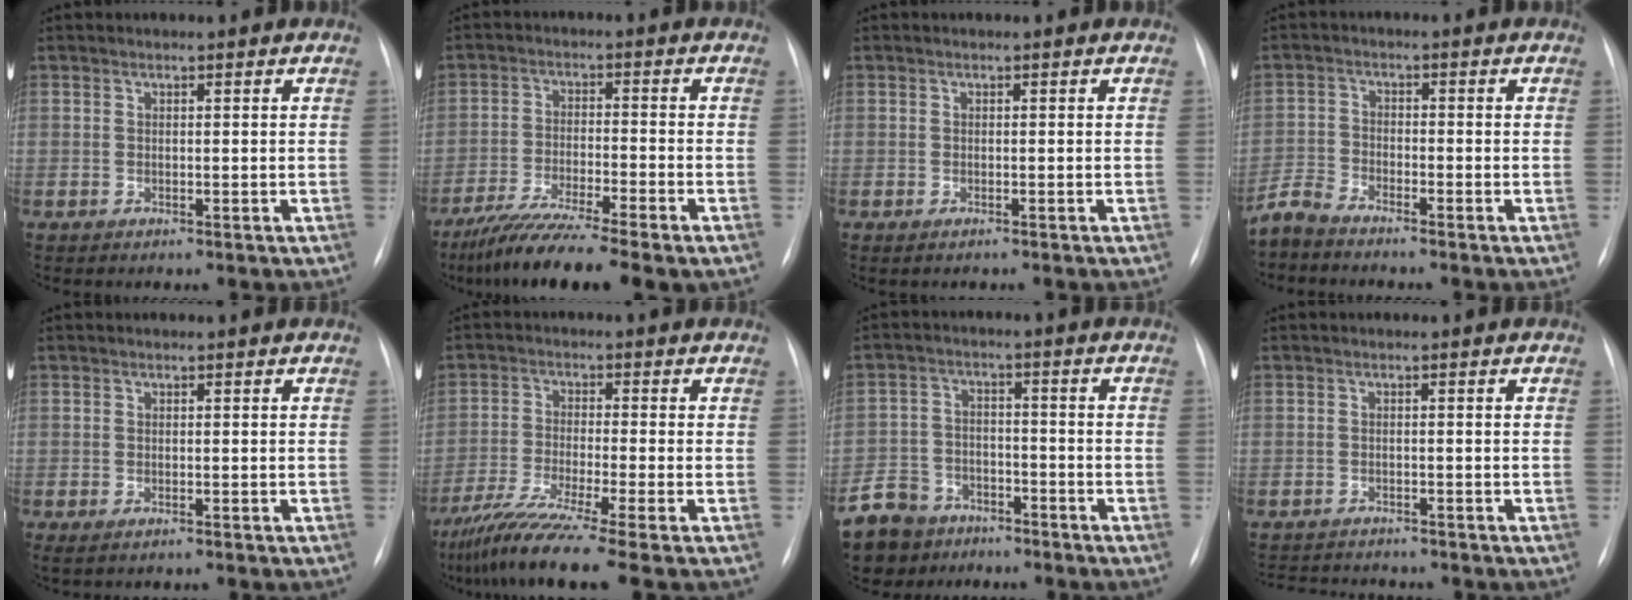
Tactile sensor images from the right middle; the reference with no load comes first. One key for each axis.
{"total": 12.8, "fx": -9.7, "fy": 0.7, "fz": 8.3, "tx": -0.145, "ty": -0.034, "tz": -0.160}
{"total": 0.6, "fx": -0.5, "fy": -0.1, "fz": 0.4, "tx": -0.010, "ty": -0.003, "tz": -0.009}
{"total": 3.6, "fx": -3.6, "fy": 0.1, "fz": 0.7, "tx": -0.016, "ty": -0.015, "tz": -0.076}
{"total": 1.4, "fx": -1.0, "fy": 0.2, "fz": 1.0, "tx": -0.013, "ty": -0.005, "tz": -0.015}
{"total": 12.0, "fx": -9.0, "fy": -1.6, "fz": 7.7, "tx": -0.136, "ty": -0.045, "tz": -0.151}
{"total": 10.4, "fx": -7.8, "fy": 6.6, "fz": 2.2, "tx": -0.064, "ty": 0.003, "tz": -0.133}
{"total": 5.0, "fx": -5.0, "fy": 0.6, "fz": 0.7, "tx": -0.008, "ty": -0.007, "tz": -0.076}